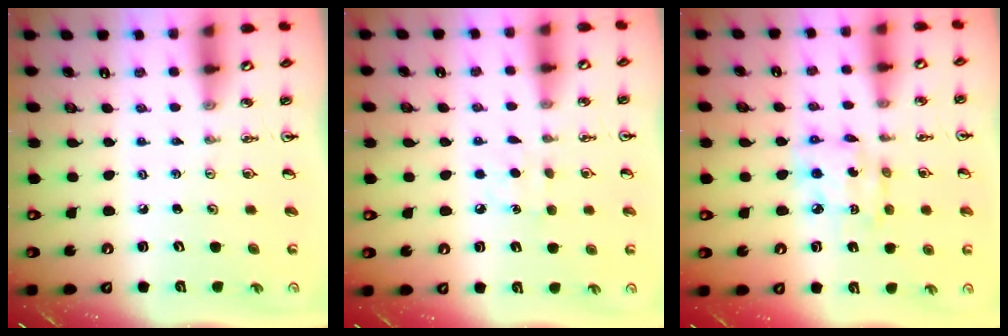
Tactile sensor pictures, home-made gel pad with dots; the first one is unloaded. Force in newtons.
{"total": 6.3, "press": 6.2, "slide": 0.8}
{"total": 8.2, "press": 8.2, "slide": 0.7}